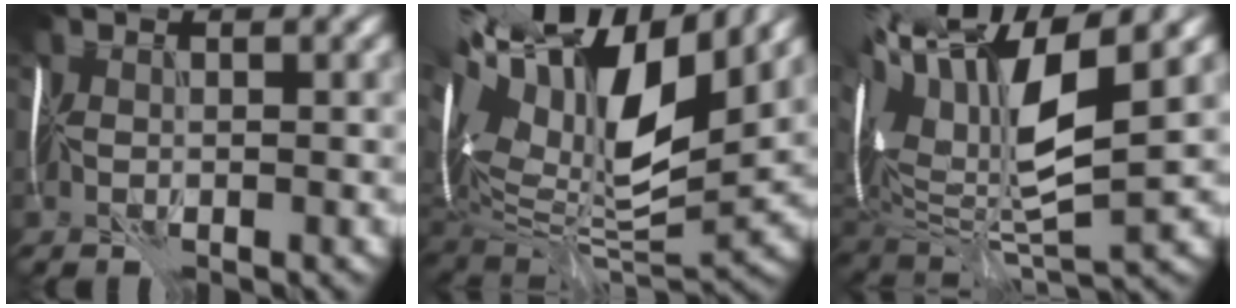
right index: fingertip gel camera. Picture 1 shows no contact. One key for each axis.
{"total": 15.9, "fx": 5.9, "fy": 7.4, "fz": 12.8, "tx": -0.276, "ty": 0.022, "tz": 0.118}
{"total": 12.3, "fx": 3.8, "fy": 4.8, "fz": 10.7, "tx": -0.244, "ty": 0.018, "tz": 0.074}